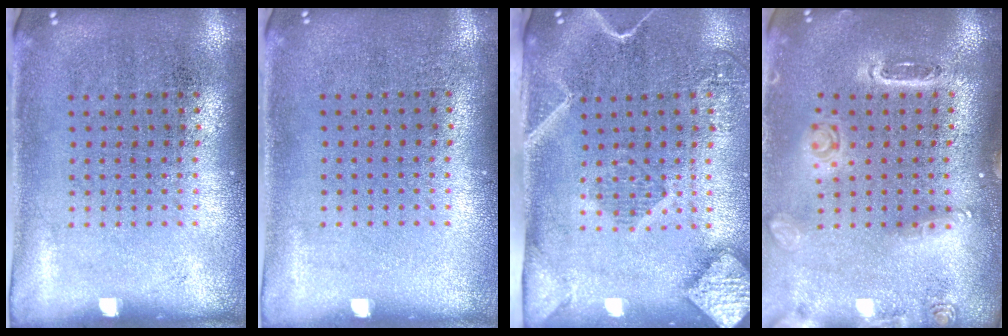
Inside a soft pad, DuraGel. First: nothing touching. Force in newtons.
{"total": 0.0}
{"total": 2.5, "press": 1.9, "slide": 1.7}
{"total": 1.5, "press": 1.5, "slide": 0.1}